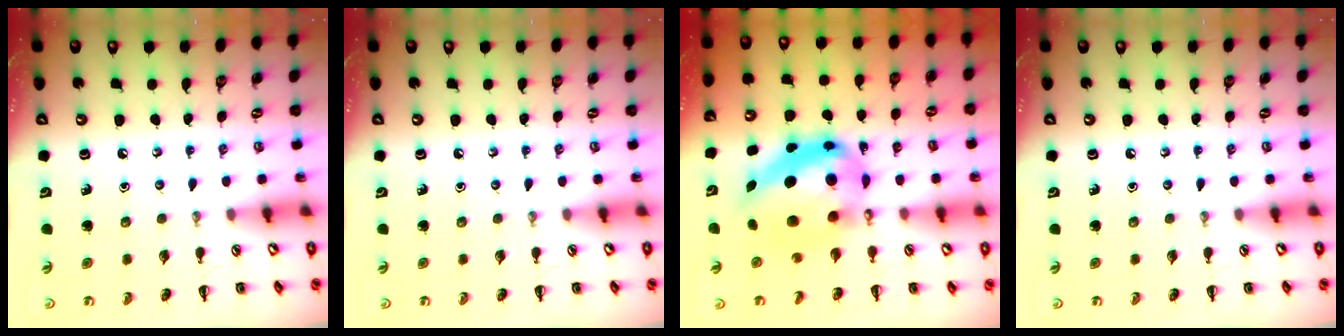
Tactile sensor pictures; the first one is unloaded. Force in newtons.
{"total": 0.0}
{"total": 15.7, "press": 15.2, "slide": 3.8}
{"total": 0.0}